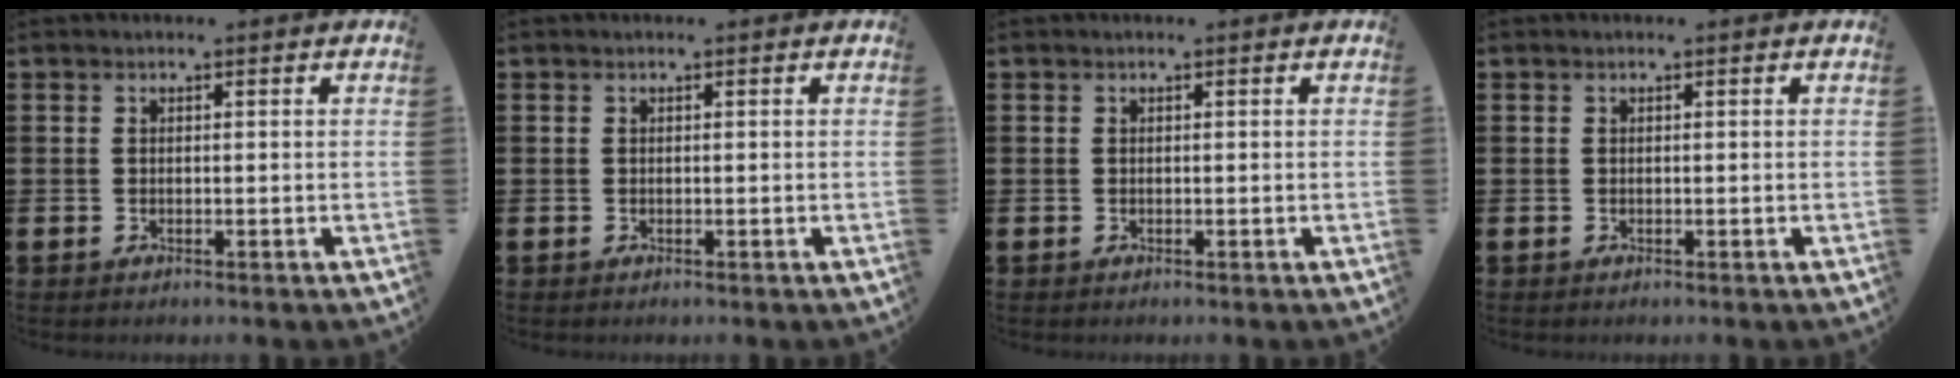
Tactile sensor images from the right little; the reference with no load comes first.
{"total": 0.0}
{"total": 0.0}
{"total": 0.0}